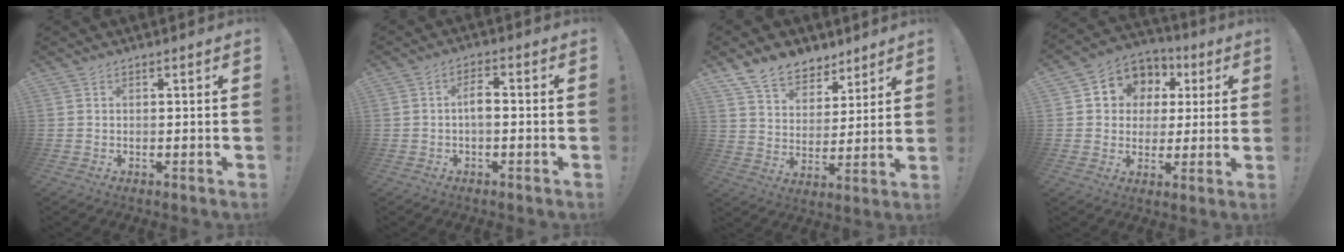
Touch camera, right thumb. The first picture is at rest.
{"total": 4.3, "force": [-0.3, 1.9, 3.9], "torque": [-0.069, 0.001, -0.010]}
{"total": 11.6, "force": [9.0, 6.8, 3.0], "torque": [-0.062, -0.061, 0.175]}
{"total": 8.7, "force": [1.8, 8.1, 2.7], "torque": [-0.032, -0.013, 0.039]}